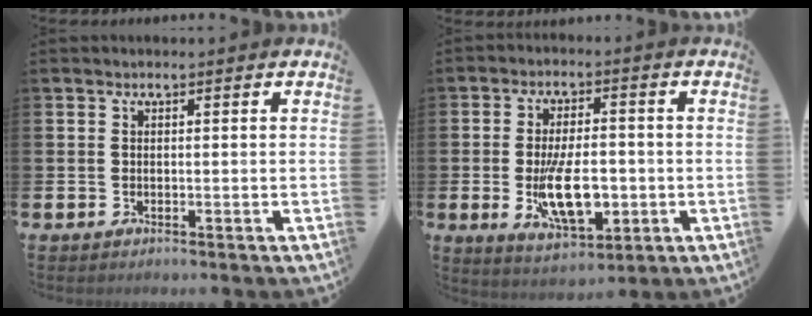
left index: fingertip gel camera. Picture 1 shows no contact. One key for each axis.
{"total": 8.7, "fx": -1.6, "fy": 4.2, "fz": 7.5, "tx": -0.124, "ty": -0.004, "tz": -0.032}